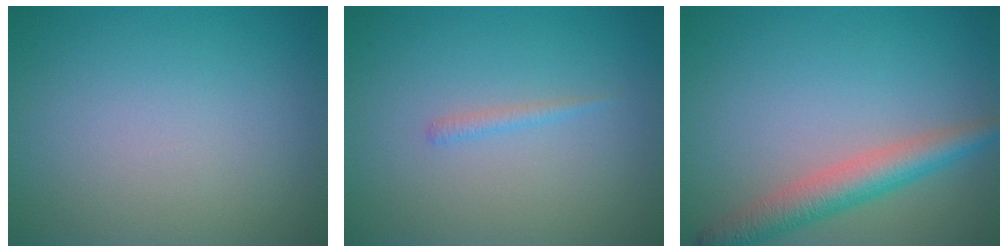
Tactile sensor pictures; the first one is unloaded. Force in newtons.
{"total": 0.8, "press": 0.8, "slide": 0.1}
{"total": 4.2, "press": 4.2, "slide": 0.1}